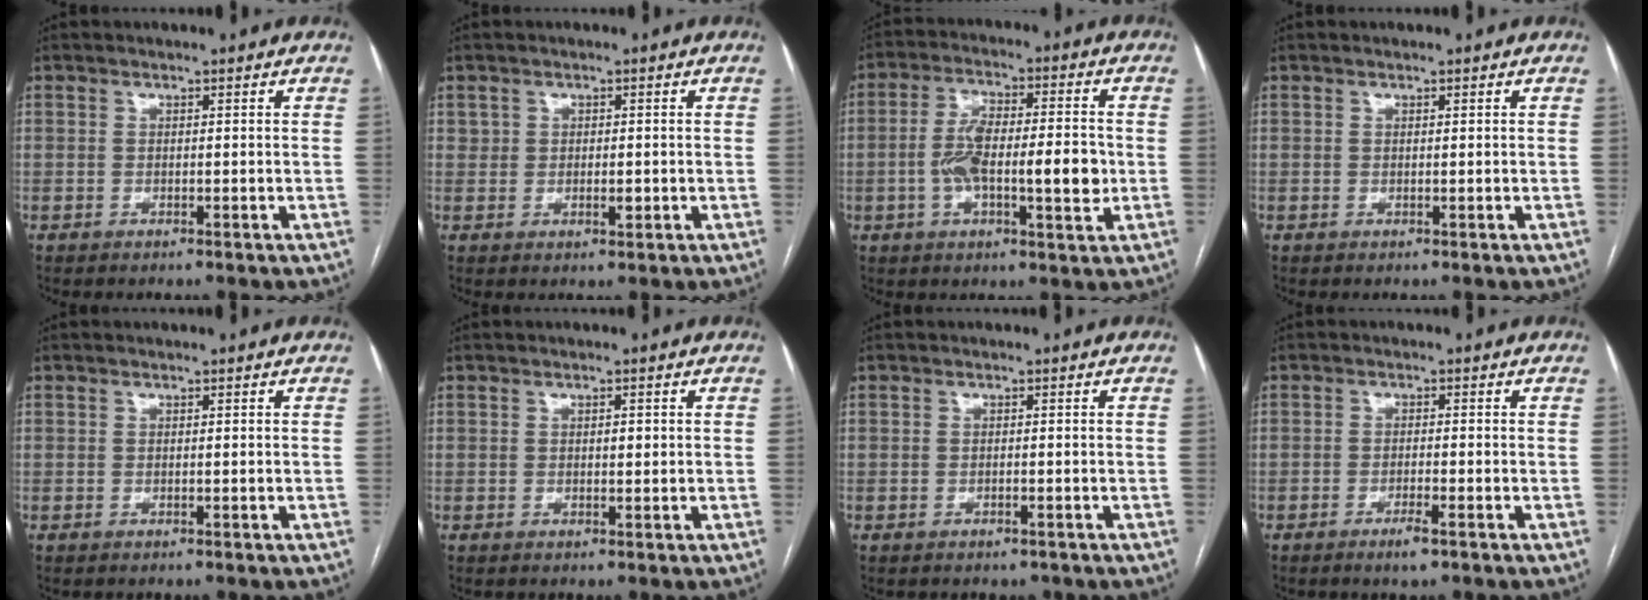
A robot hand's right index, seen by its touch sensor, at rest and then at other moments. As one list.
[{"total": 1.9, "force": [0.0, 1.3, 1.3], "torque": [-0.020, 0.002, 0.003]}, {"total": 12.3, "force": [-1.5, 3.8, 11.6], "torque": [-0.201, 0.017, -0.023]}, {"total": 0.0}, {"total": 0.0}, {"total": 1.1, "force": [0.2, 0.5, 0.9], "torque": [-0.014, 0.001, 0.003]}, {"total": 1.0, "force": [-0.8, 0.6, 0.3], "torque": [-0.009, 0.000, -0.005]}, {"total": 2.5, "force": [-1.6, 0.2, 1.9], "torque": [-0.036, -0.003, -0.027]}]